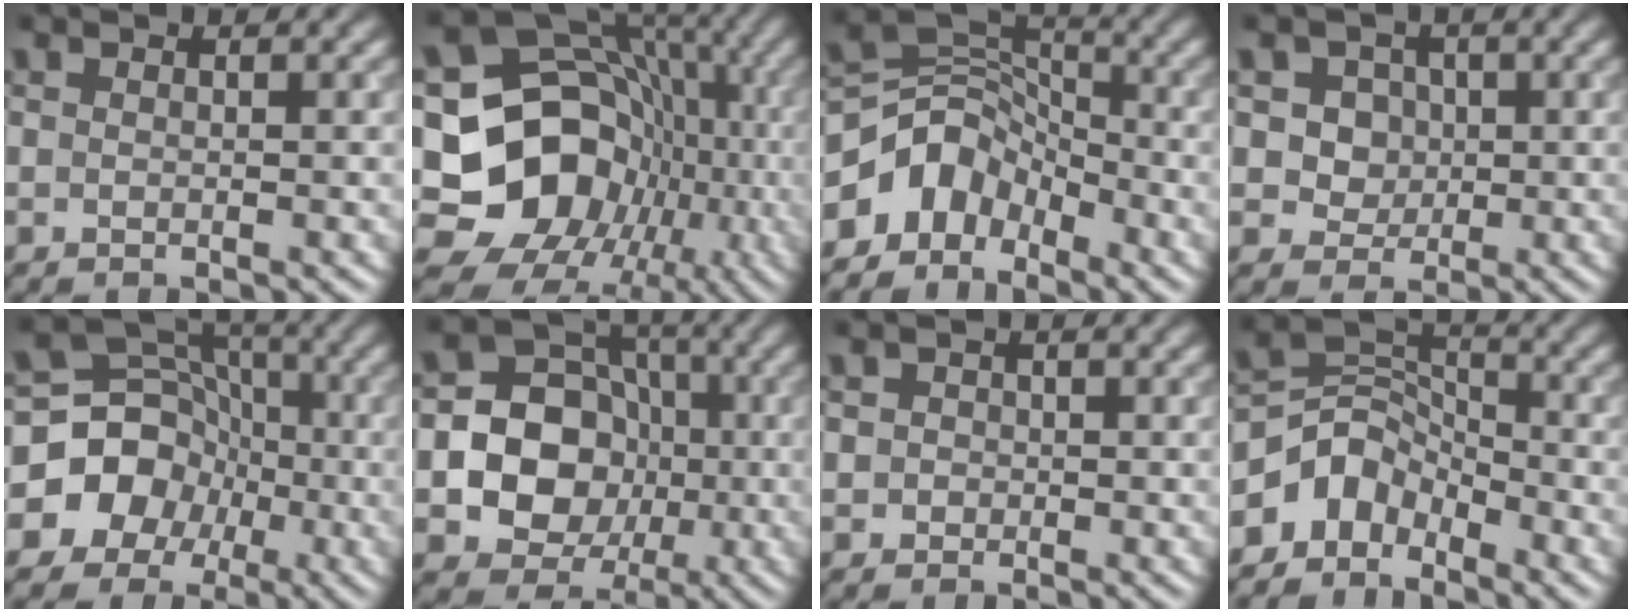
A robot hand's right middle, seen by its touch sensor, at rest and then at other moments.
{"total": 17.2, "force": [-4.1, 14.7, 7.9], "torque": [-0.124, 0.004, -0.086]}
{"total": 4.9, "force": [-3.2, 3.3, 1.6], "torque": [-0.014, 0.007, -0.071]}
{"total": 4.7, "force": [1.4, 3.9, 2.1], "torque": [-0.022, 0.011, 0.014]}
{"total": 8.0, "force": [-2.7, 7.3, 2.1], "torque": [-0.017, 0.010, -0.071]}
{"total": 10.3, "force": [-1.5, 9.2, 4.3], "torque": [-0.068, 0.005, -0.053]}
{"total": 1.1, "force": [0.1, 1.0, 0.2], "torque": [0.010, -0.001, -0.003]}
{"total": 3.9, "force": [-2.7, 2.6, 1.1], "torque": [-0.014, 0.009, -0.061]}